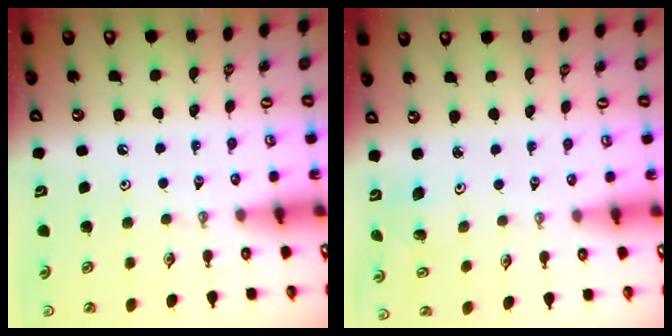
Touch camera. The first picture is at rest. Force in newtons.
{"total": 1.5, "press": 1.5, "slide": 0.1}